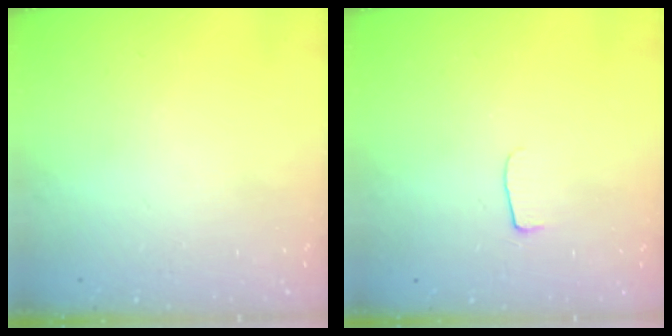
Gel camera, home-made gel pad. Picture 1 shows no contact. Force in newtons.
{"total": 5.1, "press": 5.0, "slide": 0.6}